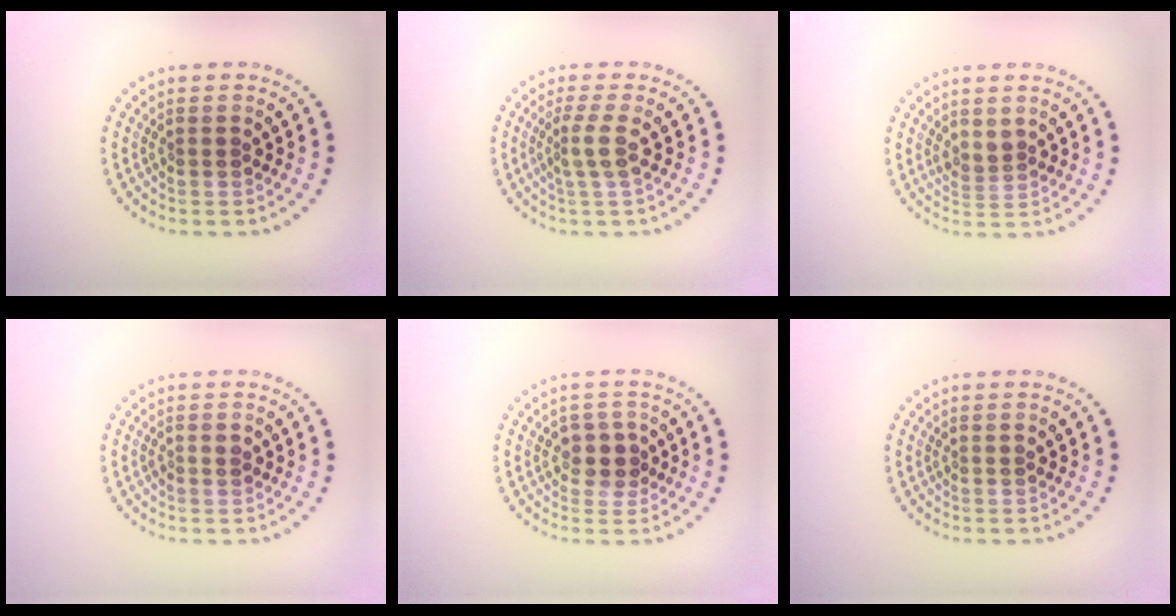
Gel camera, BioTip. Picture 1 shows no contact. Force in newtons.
{"total": 2.1, "press": 1.6, "slide": 1.5}
{"total": 1.5, "press": 1.1, "slide": 1.0}
{"total": 0.6, "press": 0.6, "slide": 0.2}
{"total": 2.3, "press": 2.1, "slide": 1.0}
{"total": 0.0}